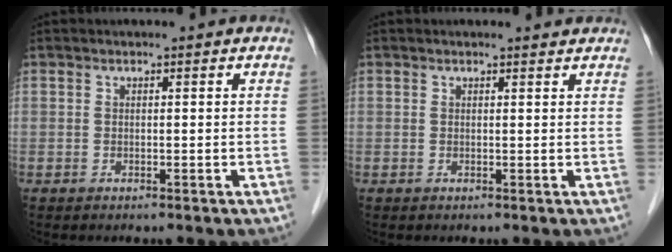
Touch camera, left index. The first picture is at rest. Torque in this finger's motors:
{"motor_torque": [0.56, -0.44, 0.00, -0.01]}